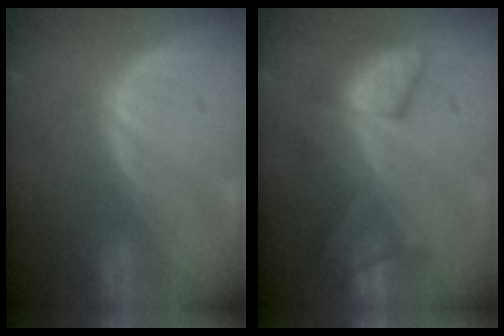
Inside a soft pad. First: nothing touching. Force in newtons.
{"total": 8.0, "press": 7.8, "slide": 1.8}